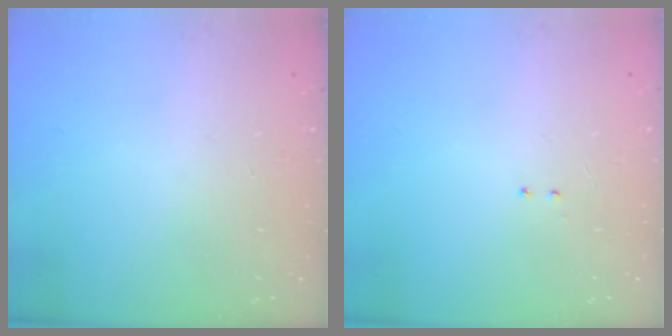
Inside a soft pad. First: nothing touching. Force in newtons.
{"total": 2.0, "press": 2.0, "slide": 0.4}